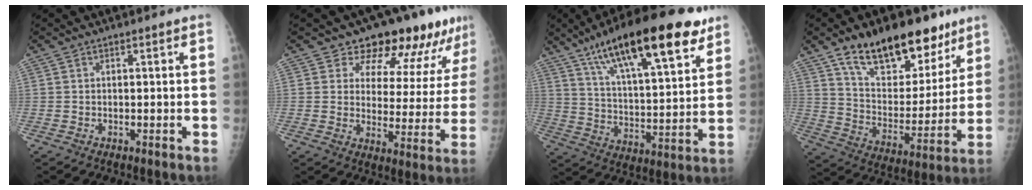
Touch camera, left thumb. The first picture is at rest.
{"total": 14.6, "force": [11.6, 6.6, 5.9], "torque": [-0.025, -0.068, 0.141]}
{"total": 24.8, "force": [15.0, 7.1, 18.4], "torque": [-0.277, -0.036, 0.244]}
{"total": 21.9, "force": [14.5, 10.9, 12.4], "torque": [-0.146, -0.062, 0.240]}